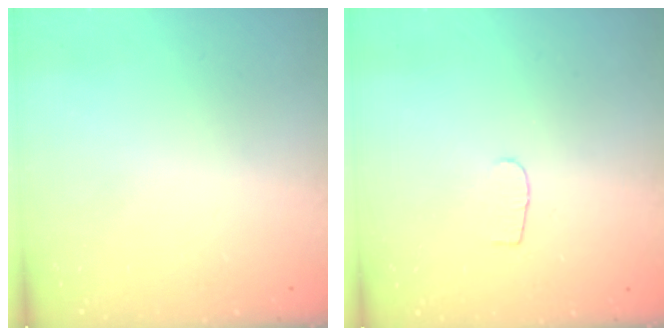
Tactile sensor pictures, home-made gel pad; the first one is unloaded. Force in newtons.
{"total": 3.8, "press": 3.7, "slide": 0.4}